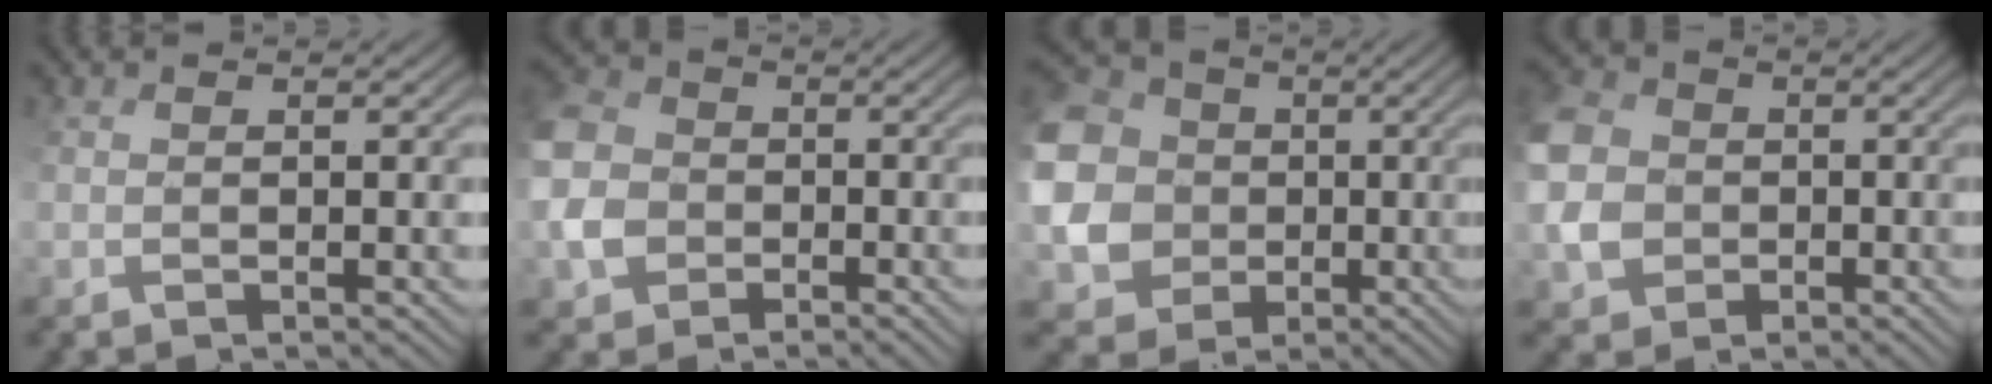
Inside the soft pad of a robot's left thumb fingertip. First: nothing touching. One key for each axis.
{"total": 5.9, "fx": -1.3, "fy": 5.1, "fz": 2.6, "tx": -0.085, "ty": 0.004, "tz": -0.042}
{"total": 16.4, "fx": 1.6, "fy": 15.3, "fz": 5.7, "tx": -0.224, "ty": 0.009, "tz": 0.006}
{"total": 6.2, "fx": -0.4, "fy": 5.6, "fz": 2.7, "tx": -0.082, "ty": 0.004, "tz": -0.018}